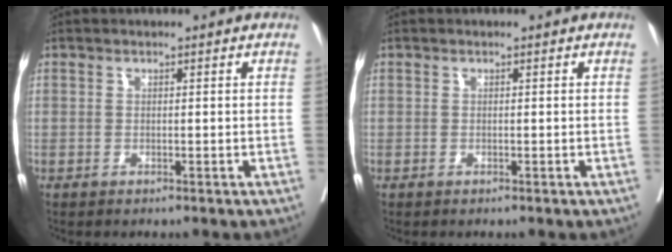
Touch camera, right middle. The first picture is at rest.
{"total": 0.0}